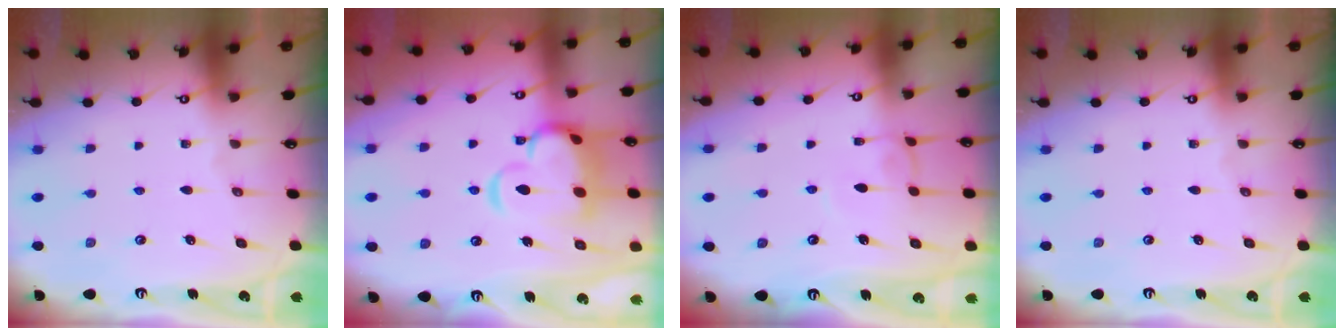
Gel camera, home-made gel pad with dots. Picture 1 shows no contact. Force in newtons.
{"total": 8.8, "press": 8.6, "slide": 1.7}
{"total": 0.6, "press": 0.4, "slide": 0.4}
{"total": 0.0}